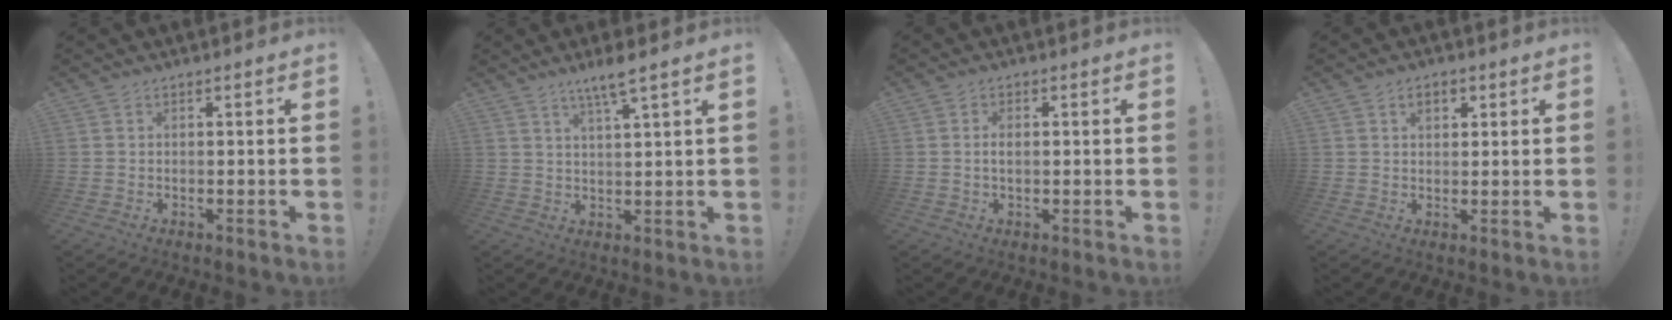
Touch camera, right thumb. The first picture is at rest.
{"total": 5.8, "force": [4.0, -0.1, 4.3], "torque": [-0.079, -0.016, 0.064]}
{"total": 2.2, "force": [0.0, 1.1, 1.9], "torque": [-0.032, 0.003, -0.002]}
{"total": 3.5, "force": [1.5, 2.4, 2.1], "torque": [-0.021, -0.001, 0.021]}